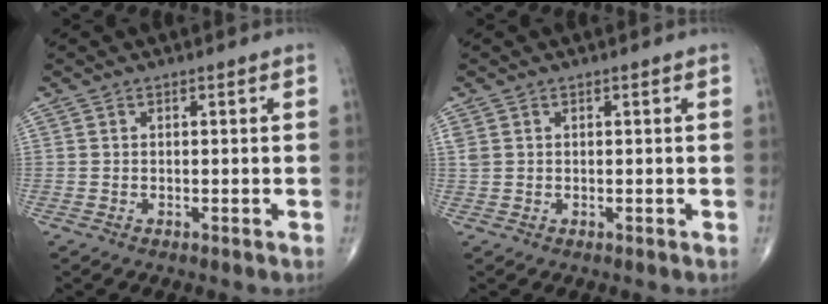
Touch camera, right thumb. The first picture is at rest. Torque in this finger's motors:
{"motor_torque": [0.28, 0.19, 0.30, 0.12, 0.00]}